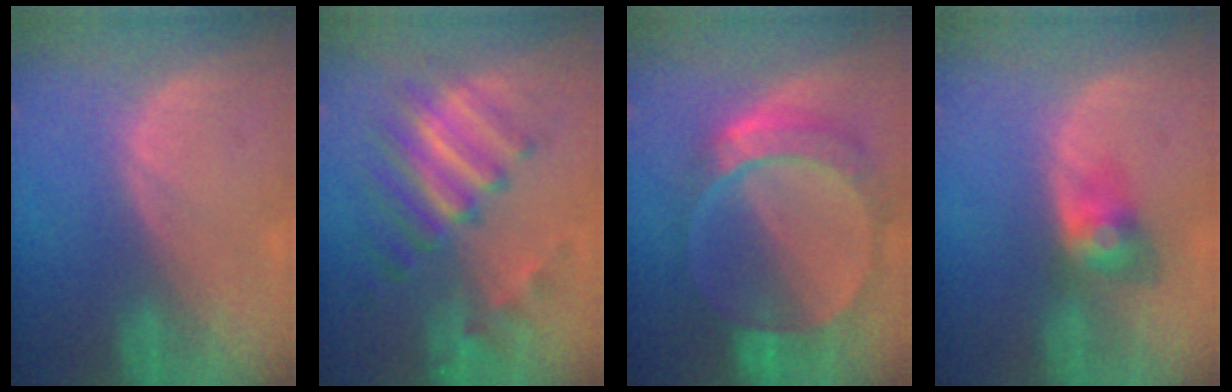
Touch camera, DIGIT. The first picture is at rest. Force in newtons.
{"total": 9.1, "press": 8.5, "slide": 3.1}
{"total": 9.5, "press": 8.2, "slide": 4.8}
{"total": 4.0, "press": 4.0, "slide": 0.2}